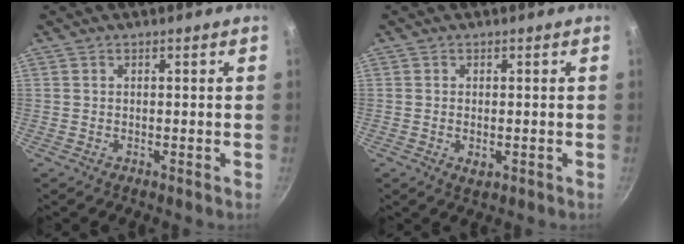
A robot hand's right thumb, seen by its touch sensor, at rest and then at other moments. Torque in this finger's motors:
{"motor_torque": [-0.23, 0.00, -0.27, 0.29, 0.00]}